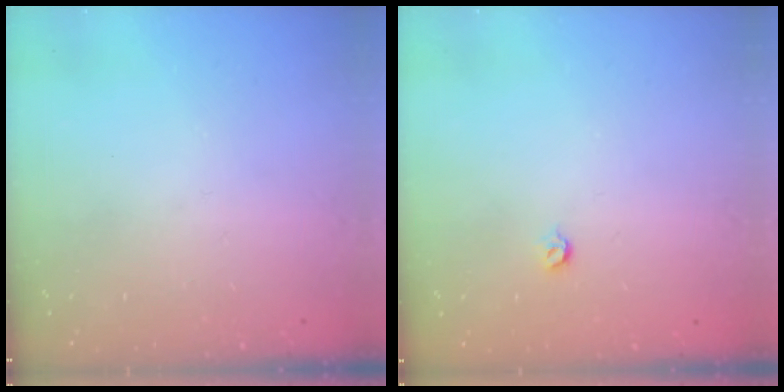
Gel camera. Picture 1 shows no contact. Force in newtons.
{"total": 3.6, "press": 3.6, "slide": 0.7}